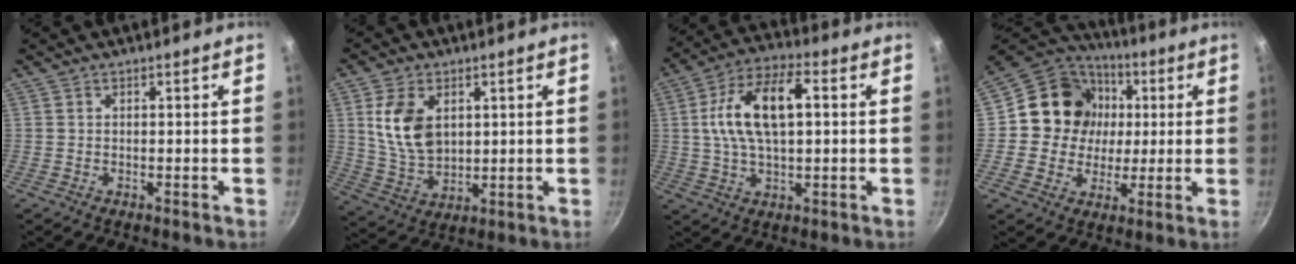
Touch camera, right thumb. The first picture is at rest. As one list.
[{"total": 11.0, "force": [2.9, 7.2, 7.8], "torque": [-0.134, -0.023, 0.066]}, {"total": 14.7, "force": [2.1, 7.3, 12.5], "torque": [-0.221, 0.025, 0.030]}, {"total": 15.1, "force": [1.9, 13.8, 5.8], "torque": [-0.071, 0.015, 0.021]}]